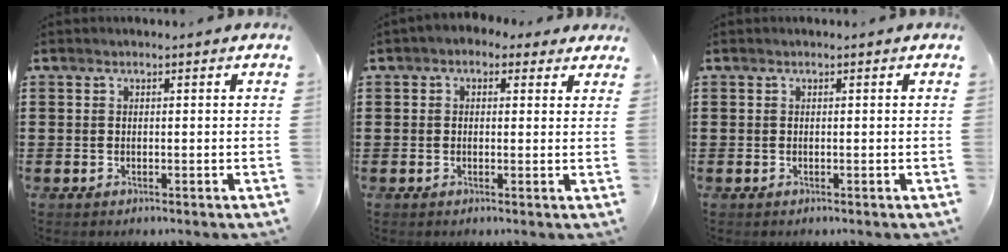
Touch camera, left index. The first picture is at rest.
{"total": 1.7, "force": [0.6, 1.5, 0.7], "torque": [-0.020, 0.010, 0.009]}
{"total": 0.0}